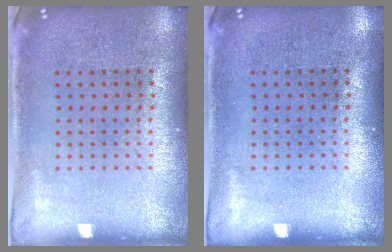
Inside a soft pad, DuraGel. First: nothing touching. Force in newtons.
{"total": 0.0}